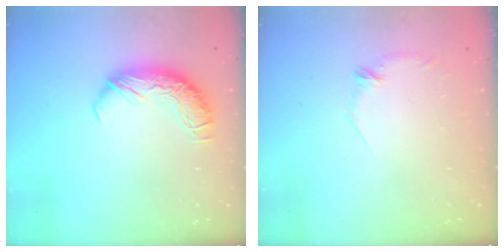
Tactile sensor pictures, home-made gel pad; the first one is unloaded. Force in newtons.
{"total": 6.8, "press": 6.8, "slide": 0.8}